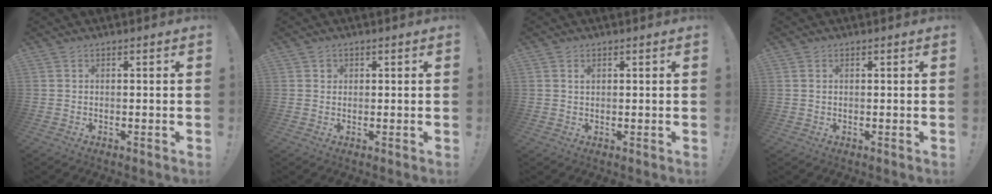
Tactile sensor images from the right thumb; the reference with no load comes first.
{"total": 1.4, "force": [0.5, 1.3, 0.2], "torque": [0.000, 0.001, 0.008]}
{"total": 1.0, "force": [0.7, 0.7, 0.3], "torque": [-0.002, -0.001, 0.012]}
{"total": 0.6, "force": [0.3, 0.4, 0.2], "torque": [-0.003, 0.000, 0.006]}